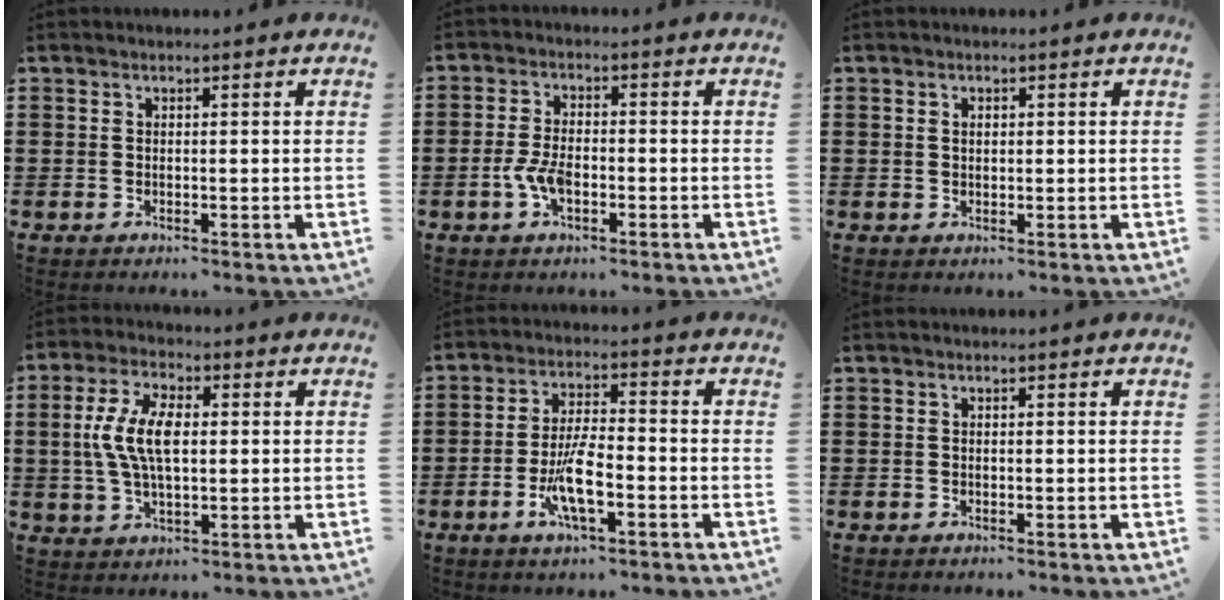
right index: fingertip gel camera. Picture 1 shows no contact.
{"total": 4.4, "force": [-1.4, 2.1, 3.6], "torque": [-0.092, -0.009, -0.031]}
{"total": 0.9, "force": [0.3, 0.6, 0.6], "torque": [-0.013, 0.003, 0.006]}
{"total": 8.2, "force": [0.5, 3.8, 7.3], "torque": [-0.159, 0.008, 0.004]}
{"total": 7.8, "force": [-2.8, 2.0, 7.0], "torque": [-0.155, -0.017, -0.055]}
{"total": 0.0}